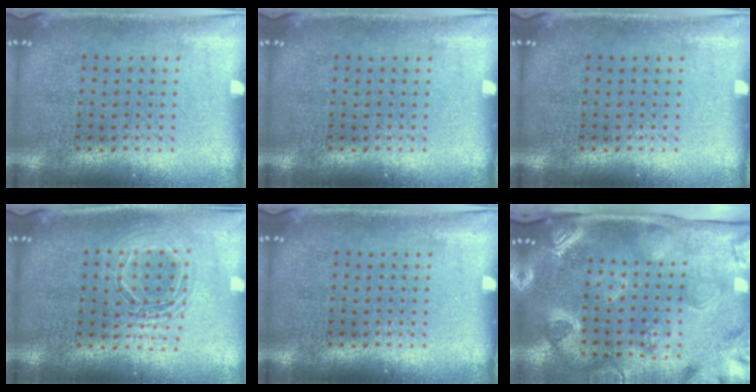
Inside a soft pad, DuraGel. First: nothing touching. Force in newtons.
{"total": 0.0}
{"total": 0.0}
{"total": 1.7, "press": 1.4, "slide": 0.9}
{"total": 0.0}
{"total": 3.8, "press": 2.9, "slide": 2.4}